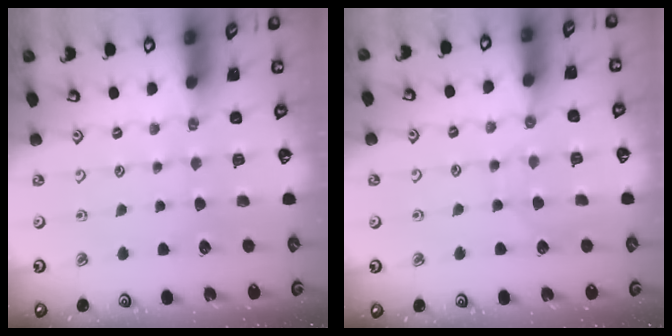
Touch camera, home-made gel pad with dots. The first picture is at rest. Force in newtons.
{"total": 5.2, "press": 5.2, "slide": 0.7}